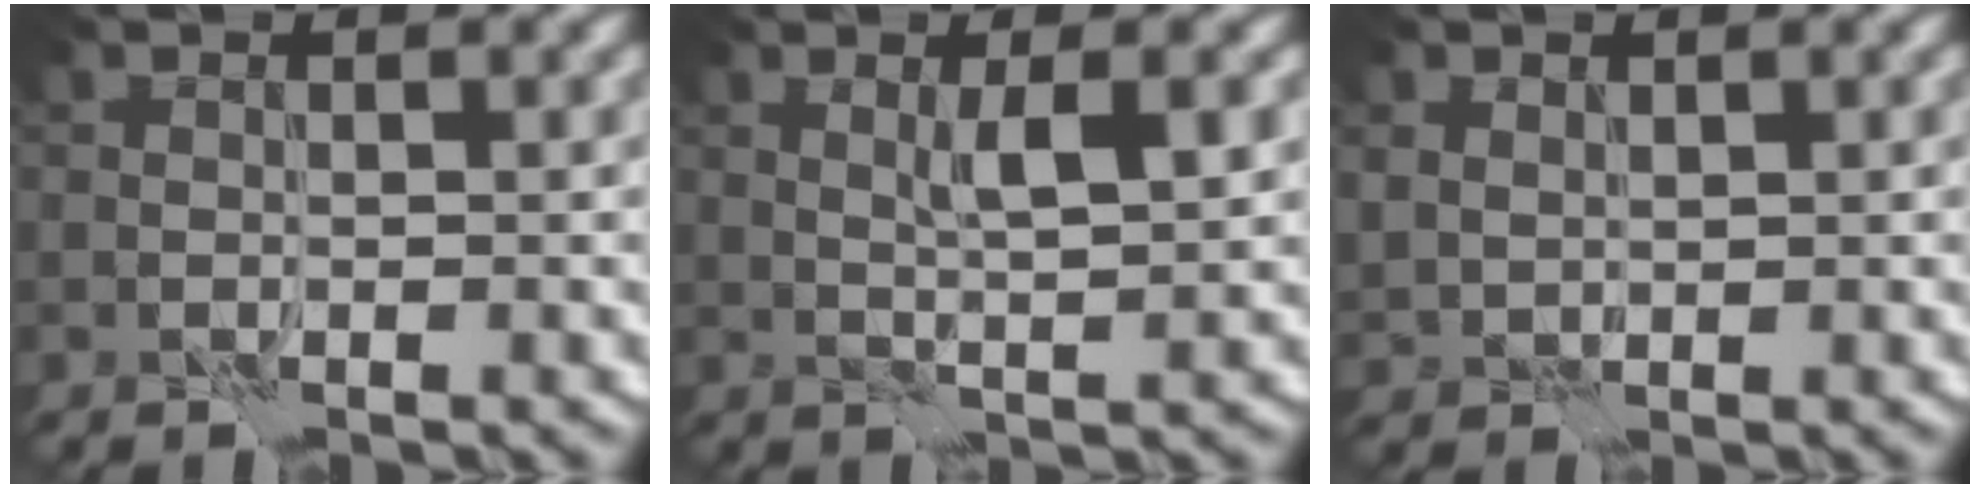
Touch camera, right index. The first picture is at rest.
{"total": 2.7, "force": [1.1, 0.3, 2.5], "torque": [-0.045, -0.002, 0.020]}
{"total": 1.4, "force": [1.0, 1.0, 0.2], "torque": [-0.007, -0.003, 0.022]}